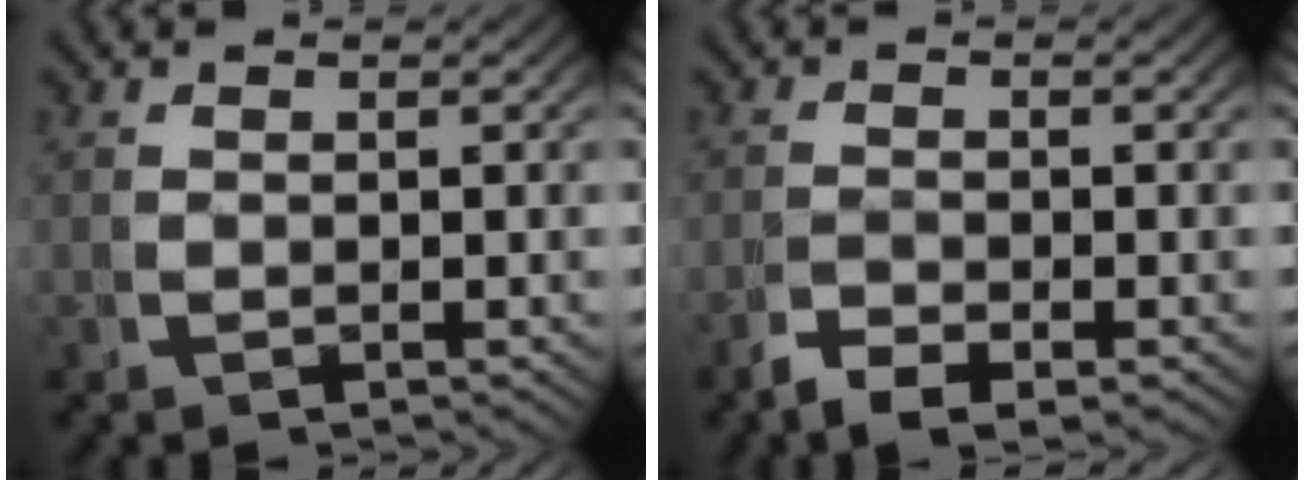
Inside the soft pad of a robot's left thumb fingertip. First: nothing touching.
{"total": 1.4, "force": [-1.3, -0.1, 0.5], "torque": [0.008, 0.002, -0.032]}